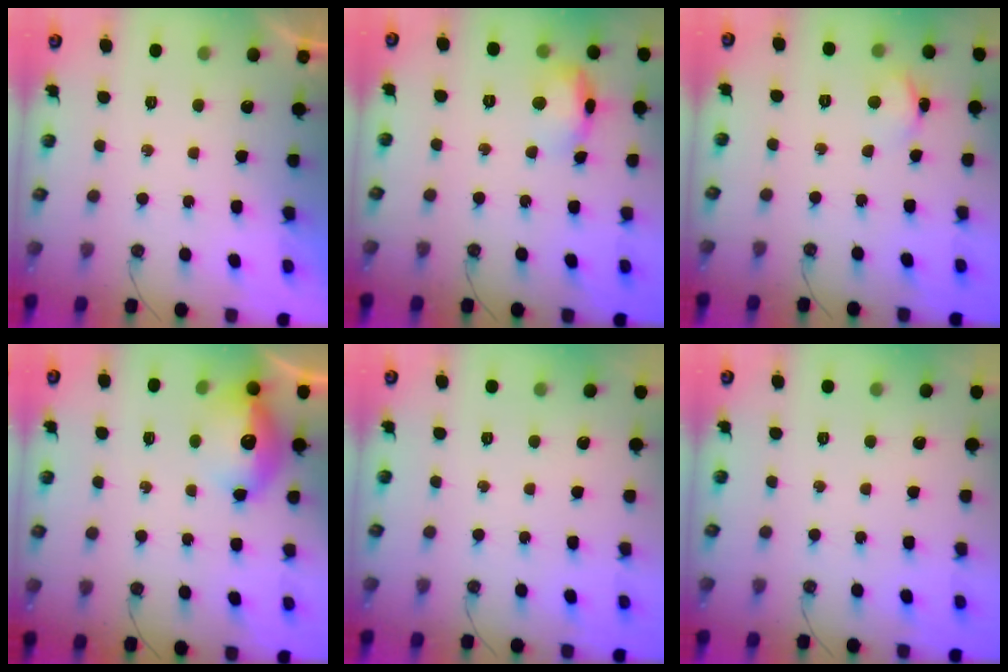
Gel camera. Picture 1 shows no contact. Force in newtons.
{"total": 14.0, "press": 9.7, "slide": 10.0}
{"total": 3.6, "press": 3.6, "slide": 0.4}
{"total": 12.2, "press": 12.1, "slide": 1.2}
{"total": 0.0}
{"total": 0.0}